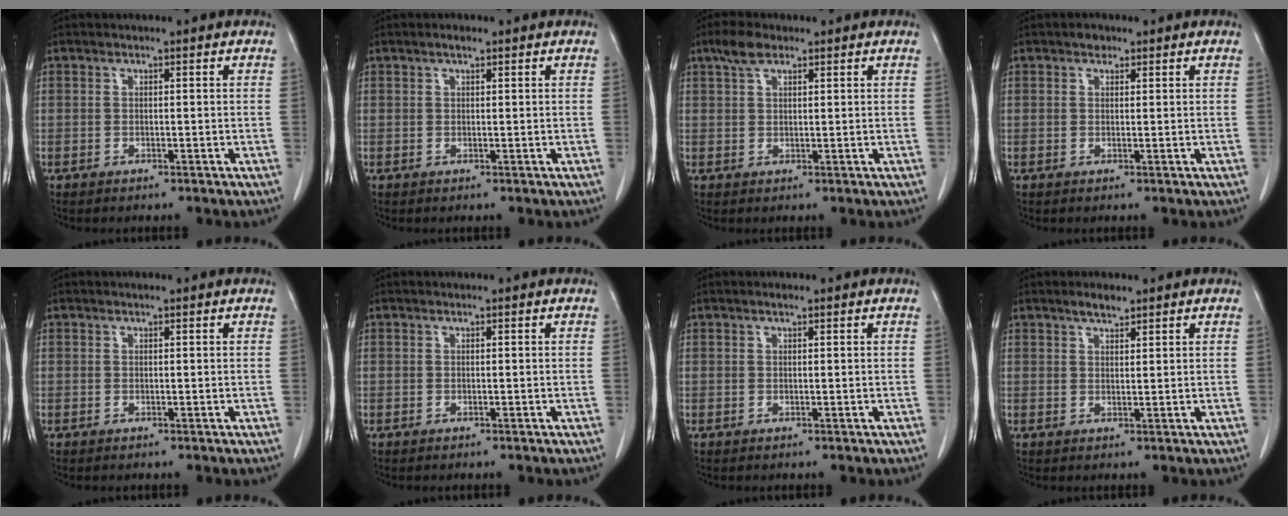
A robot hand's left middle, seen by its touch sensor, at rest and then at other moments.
{"total": 1.0, "force": [0.7, 0.3, 0.6], "torque": [-0.015, 0.002, 0.013]}
{"total": 3.4, "force": [2.3, 1.4, 2.1], "torque": [-0.049, 0.011, 0.046]}
{"total": 1.3, "force": [0.9, 0.8, 0.4], "torque": [-0.009, 0.002, 0.012]}
{"total": 0.0}
{"total": 0.0}
{"total": 0.6, "force": [0.4, 0.1, 0.4], "torque": [-0.012, -0.001, 0.008]}
{"total": 2.4, "force": [1.9, 0.6, 1.2], "torque": [-0.026, 0.003, 0.034]}